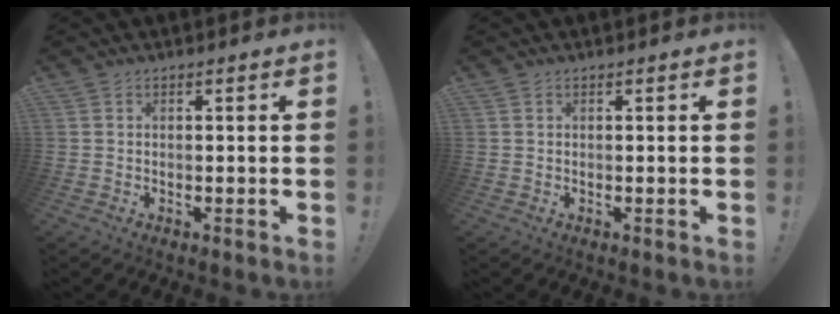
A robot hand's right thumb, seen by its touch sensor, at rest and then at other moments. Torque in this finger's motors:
{"motor_torque": [-0.25, 0.02, -0.02, -0.10, -0.06]}